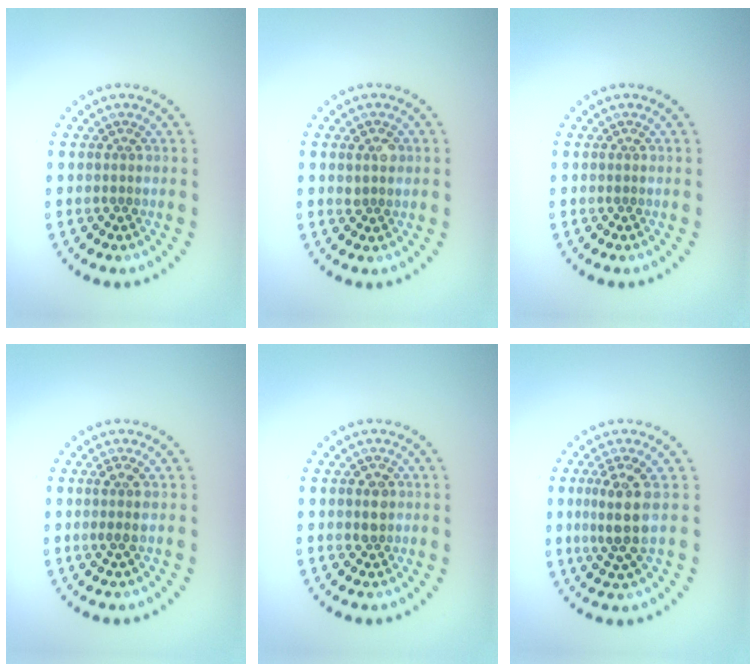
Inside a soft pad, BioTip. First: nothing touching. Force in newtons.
{"total": 1.6, "press": 1.6, "slide": 0.4}
{"total": 0.0}
{"total": 1.4, "press": 1.2, "slide": 0.7}
{"total": 1.6, "press": 1.6, "slide": 0.4}
{"total": 3.5, "press": 3.1, "slide": 1.6}